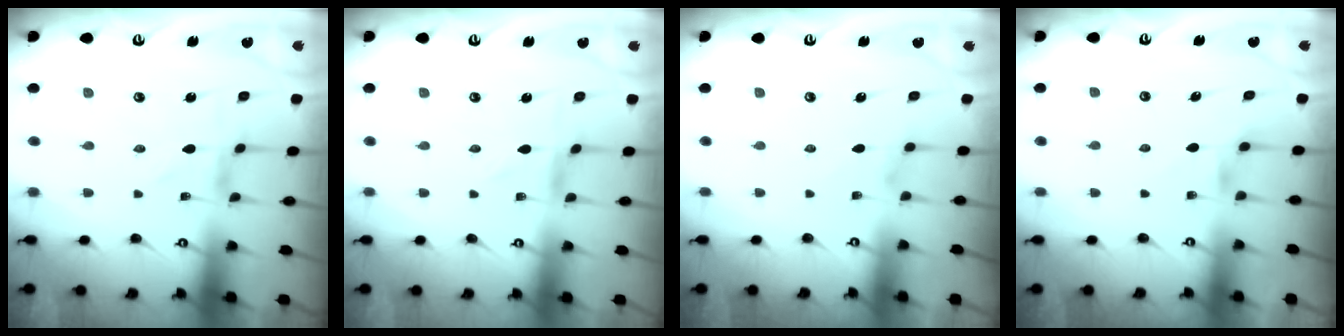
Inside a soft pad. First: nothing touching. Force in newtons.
{"total": 0.6, "press": 0.6, "slide": 0.2}
{"total": 1.4, "press": 1.4, "slide": 0.3}
{"total": 3.8, "press": 3.7, "slide": 0.6}